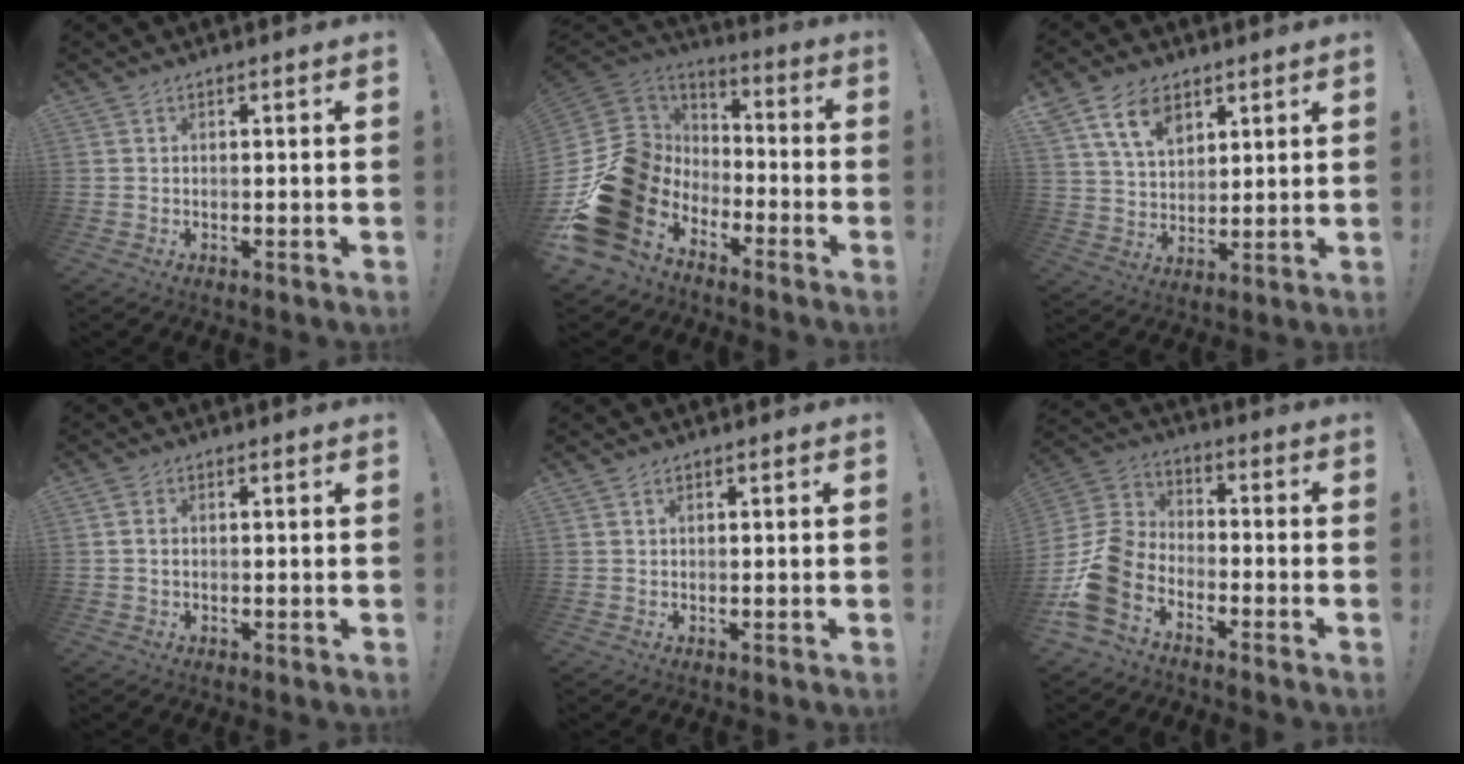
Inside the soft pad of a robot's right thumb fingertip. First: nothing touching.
{"total": 23.1, "force": [-8.3, 16.9, 13.4], "torque": [-0.209, 0.026, -0.095]}
{"total": 11.8, "force": [7.0, 7.2, 6.1], "torque": [-0.102, -0.026, 0.135]}
{"total": 1.7, "force": [0.3, 1.3, 1.1], "torque": [-0.030, 0.008, 0.006]}
{"total": 0.9, "force": [0.6, 0.6, 0.1], "torque": [0.004, -0.002, 0.011]}
{"total": 14.2, "force": [-8.3, 8.8, 7.4], "torque": [-0.149, 0.047, -0.144]}